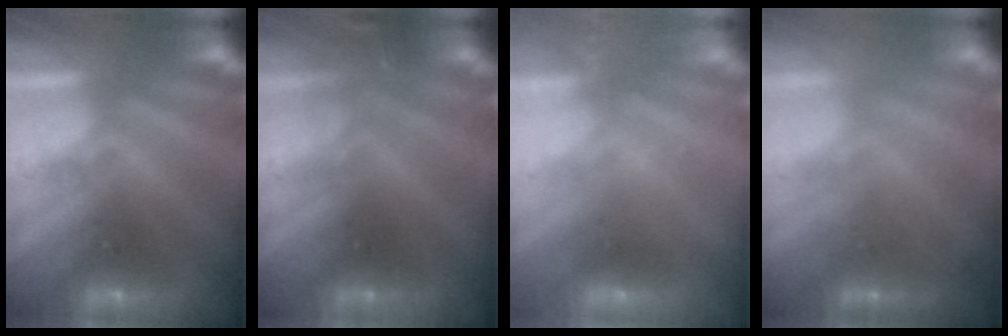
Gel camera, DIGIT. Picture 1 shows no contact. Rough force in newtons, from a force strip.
{"total": 3.0}
{"total": 2.4}
{"total": 2.2}